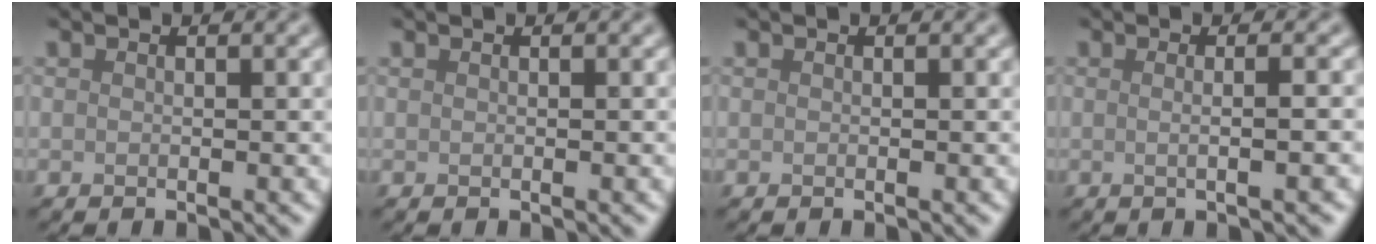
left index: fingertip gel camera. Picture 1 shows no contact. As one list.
[{"total": 0.0}, {"total": 0.0}, {"total": 3.5, "force": [0.2, 1.3, 3.2], "torque": [-0.022, 0.003, -0.020]}]